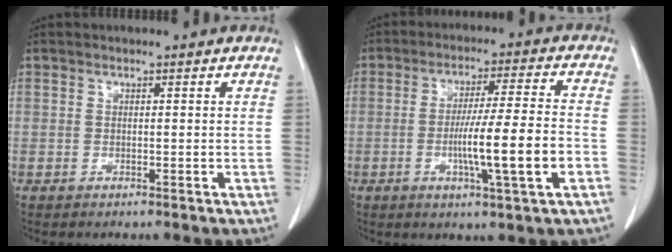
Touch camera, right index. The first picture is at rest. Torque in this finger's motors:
{"motor_torque": [1.61, -0.52, 0.77, 0.11]}